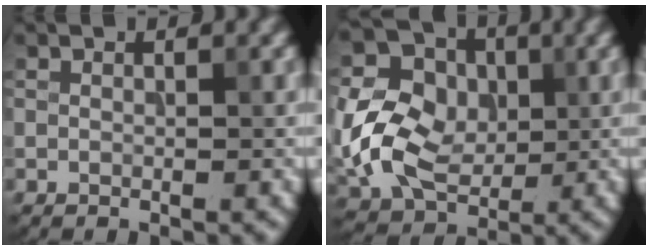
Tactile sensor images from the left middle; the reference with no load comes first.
{"total": 10.4, "force": [-0.5, 8.1, 6.5], "torque": [-0.147, -0.006, -0.011]}